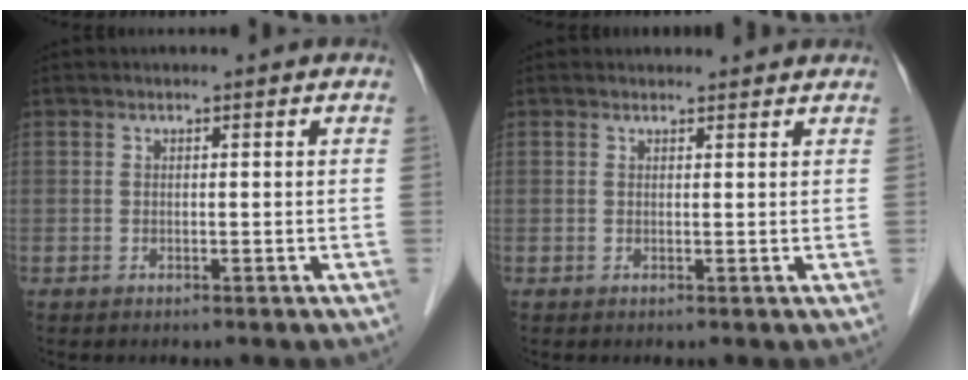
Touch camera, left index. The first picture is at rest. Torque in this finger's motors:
{"motor_torque": [0.24, -0.18, 0.01, 0.01]}